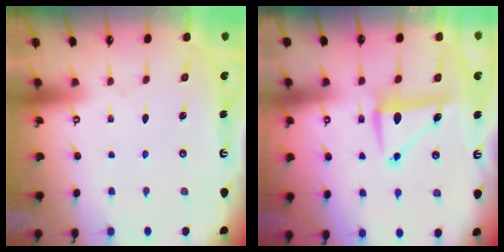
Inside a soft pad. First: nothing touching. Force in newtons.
{"total": 8.3, "press": 8.1, "slide": 1.7}